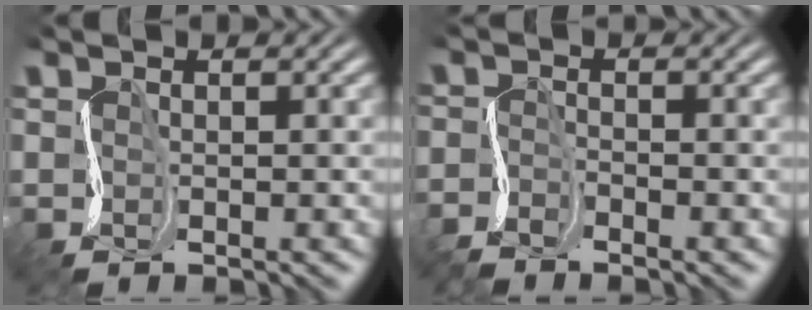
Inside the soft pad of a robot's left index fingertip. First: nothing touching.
{"total": 2.5, "force": [-2.5, 0.2, 0.3], "torque": [-0.013, -0.002, -0.061]}